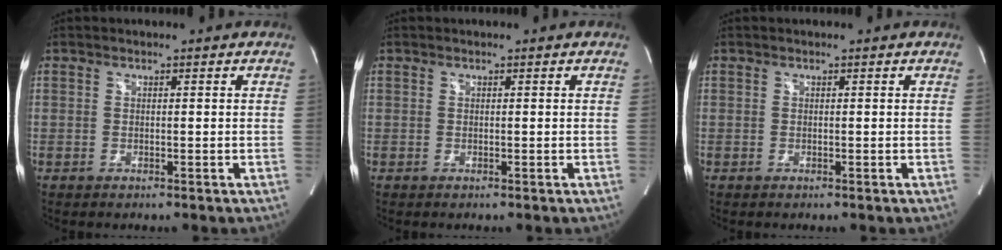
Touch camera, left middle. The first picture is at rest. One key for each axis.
{"total": 0.0}
{"total": 0.0}